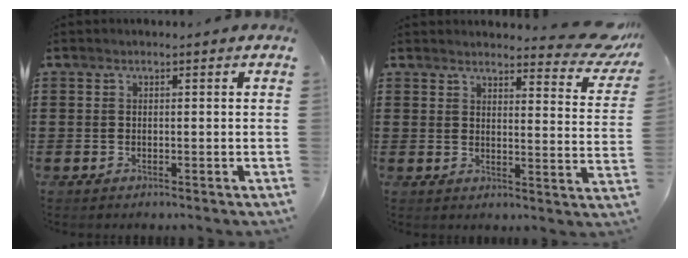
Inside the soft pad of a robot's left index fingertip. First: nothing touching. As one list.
[{"total": 5.3, "force": [4.8, 0.5, 2.3], "torque": [-0.040, -0.030, 0.080]}]